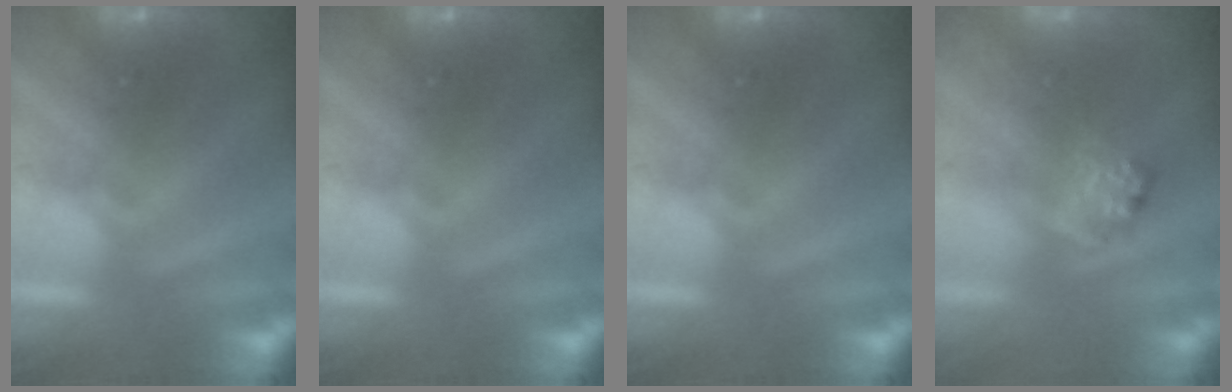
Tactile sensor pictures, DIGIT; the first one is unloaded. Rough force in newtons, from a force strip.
{"total": 0.0}
{"total": 0.0}
{"total": 2.3}